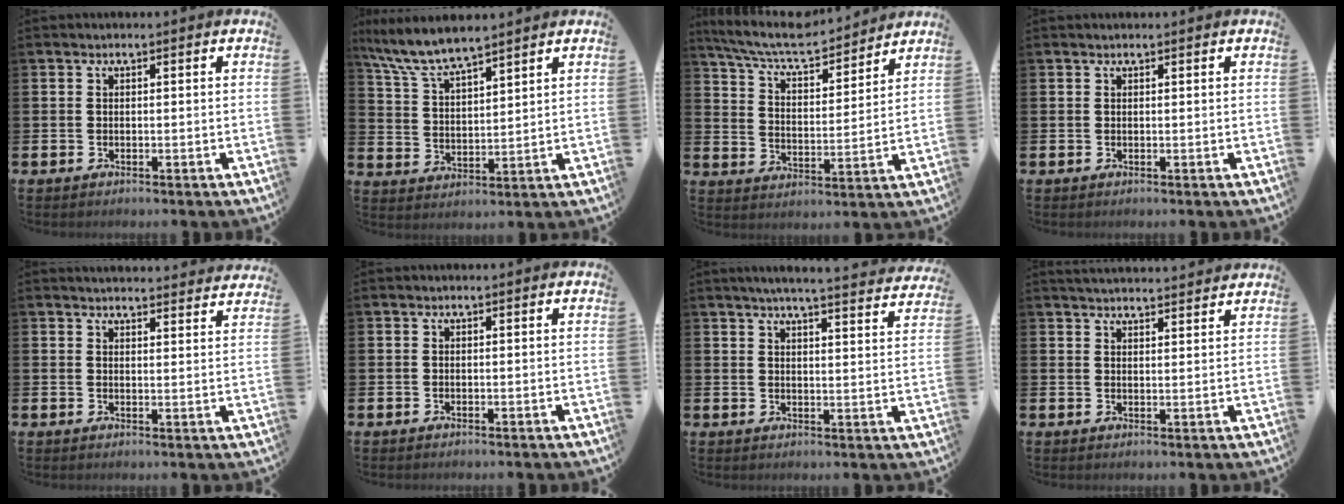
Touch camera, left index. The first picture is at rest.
{"total": 7.3, "force": [6.9, 0.8, 2.4], "torque": [-0.079, -0.028, 0.124]}
{"total": 7.9, "force": [7.3, 1.4, 2.7], "torque": [-0.083, -0.047, 0.126]}
{"total": 0.0}
{"total": 3.6, "force": [3.6, 0.2, 0.0], "torque": [0.002, -0.024, 0.064]}
{"total": 0.0}
{"total": 5.1, "force": [4.9, -0.4, 1.4], "torque": [-0.032, -0.031, 0.083]}
{"total": 3.4, "force": [3.4, 0.0, 0.2], "torque": [-0.010, -0.018, 0.062]}